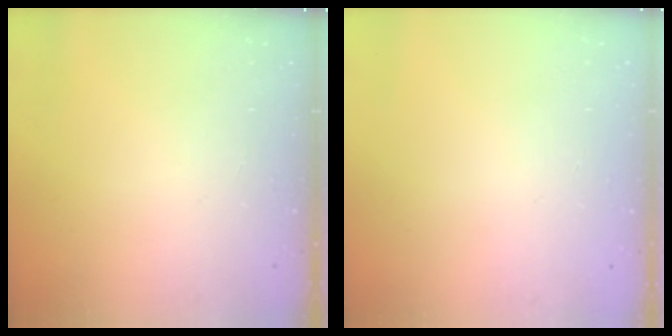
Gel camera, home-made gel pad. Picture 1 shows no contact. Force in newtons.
{"total": 0.0}